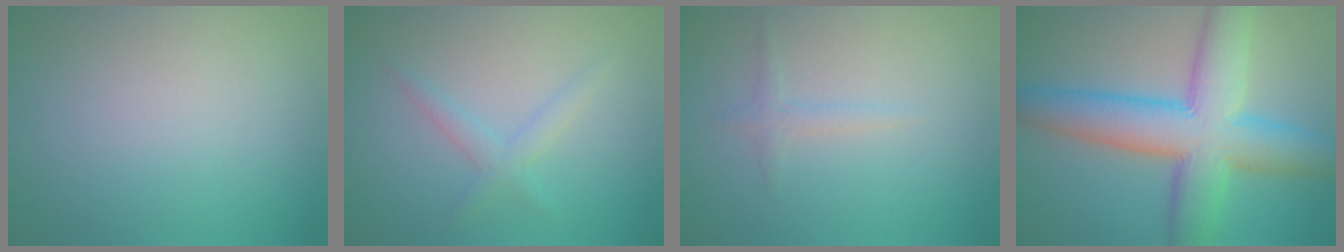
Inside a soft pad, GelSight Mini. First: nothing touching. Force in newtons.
{"total": 1.7, "press": 1.7, "slide": 0.1}
{"total": 1.0, "press": 1.0, "slide": 0.1}
{"total": 10.0, "press": 10.0, "slide": 0.4}